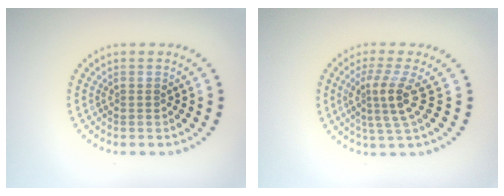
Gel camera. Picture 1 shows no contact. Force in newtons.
{"total": 3.3, "press": 2.4, "slide": 2.2}